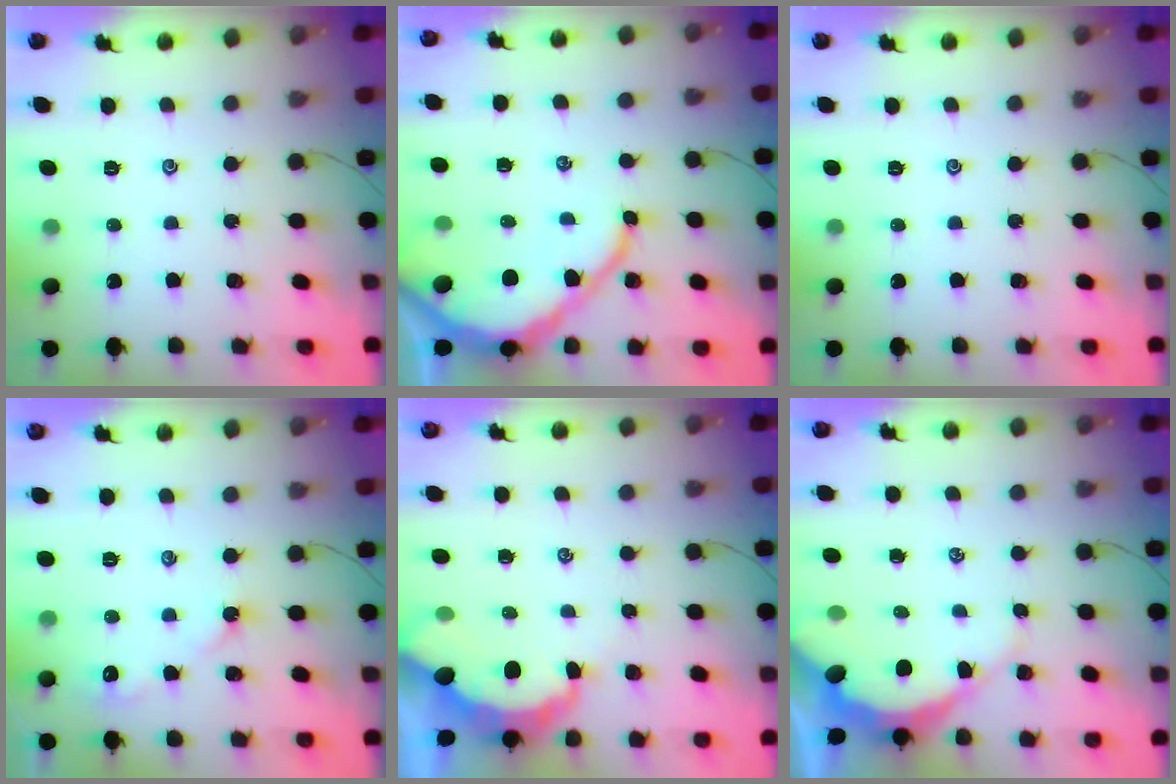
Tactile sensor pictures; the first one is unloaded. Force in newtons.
{"total": 11.7, "press": 11.7, "slide": 1.0}
{"total": 0.0}
{"total": 4.4, "press": 4.3, "slide": 0.6}
{"total": 6.5, "press": 6.4, "slide": 0.7}
{"total": 9.9, "press": 9.8, "slide": 1.1}